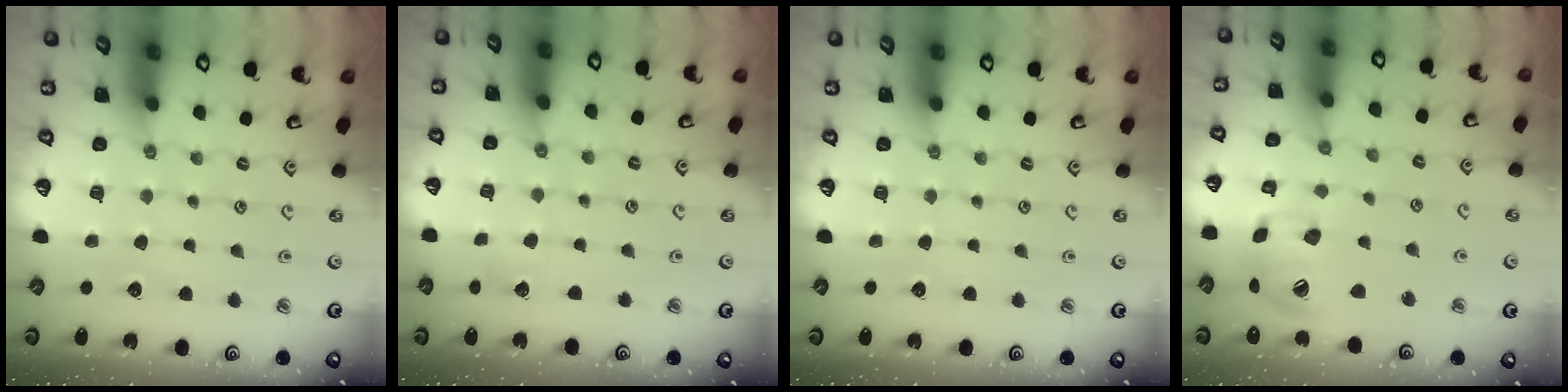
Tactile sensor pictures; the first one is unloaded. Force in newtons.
{"total": 2.9, "press": 2.9, "slide": 0.3}
{"total": 0.0}
{"total": 16.0, "press": 15.9, "slide": 2.3}